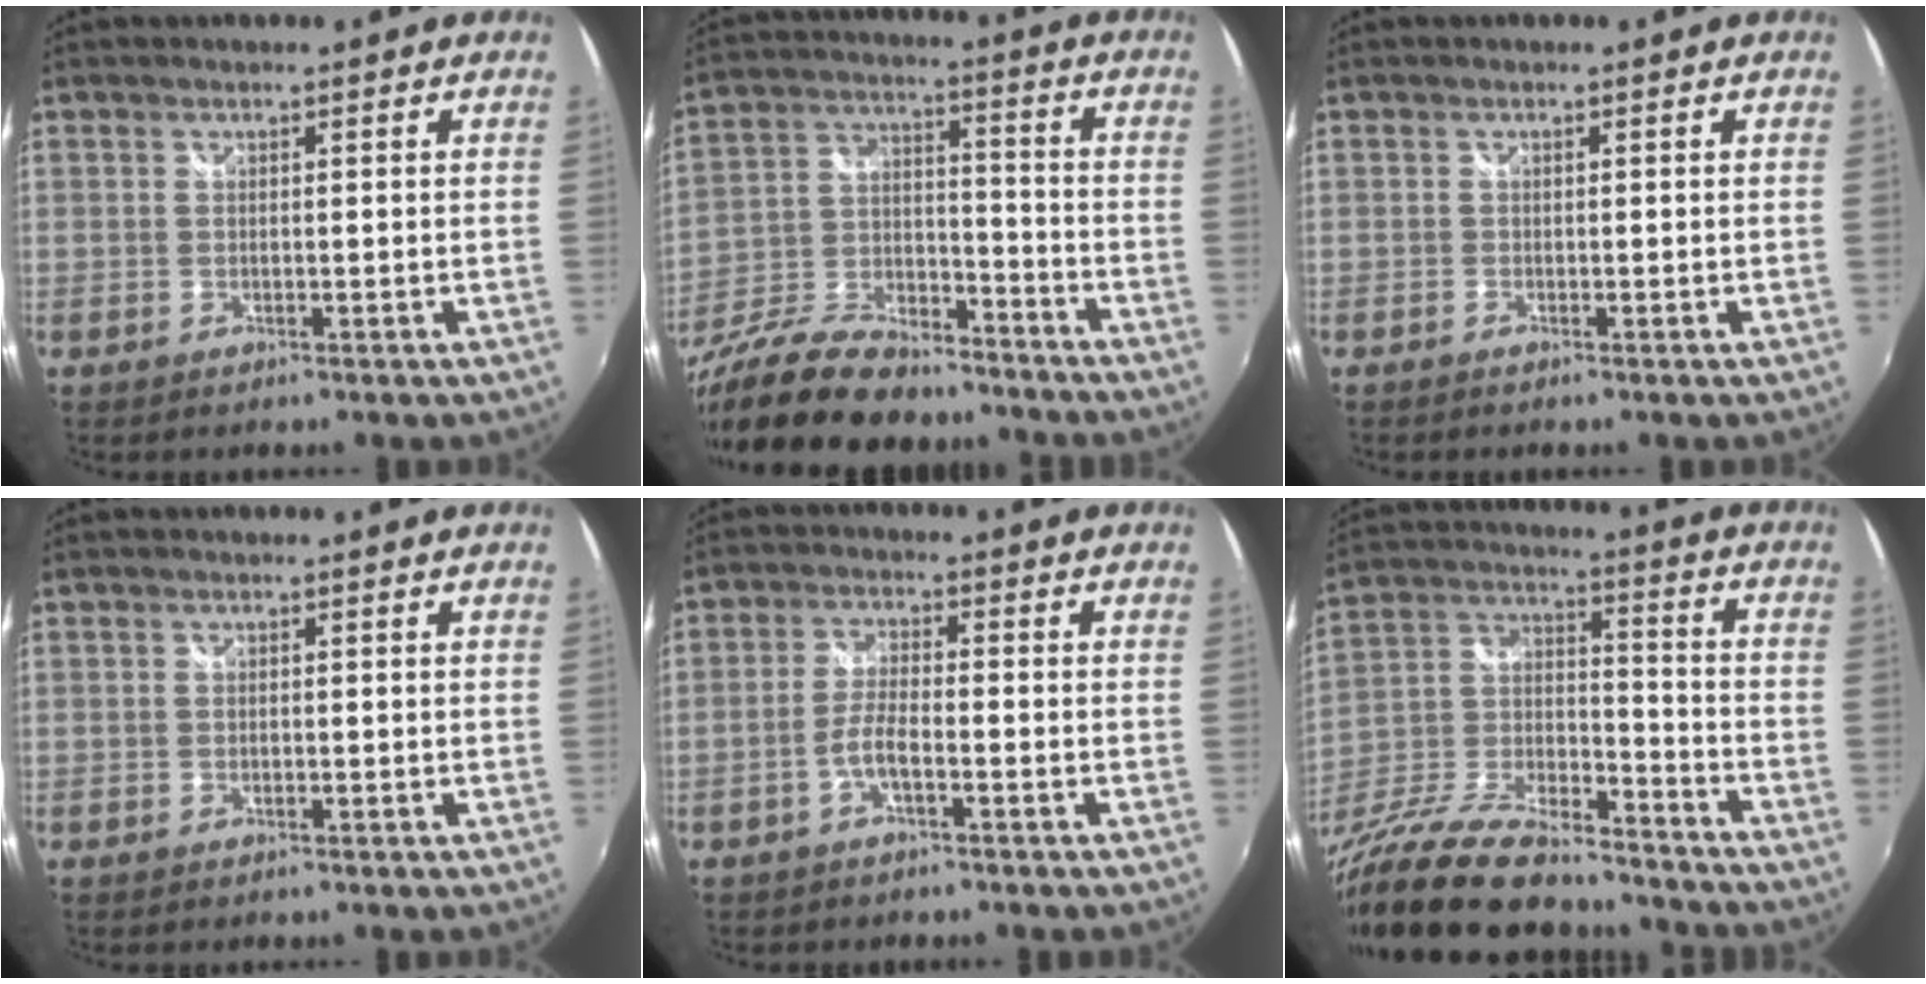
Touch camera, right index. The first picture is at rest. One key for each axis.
{"total": 23.0, "fx": -17.3, "fy": 9.3, "fz": 11.9, "tx": -0.259, "ty": -0.008, "tz": -0.292}
{"total": 0.6, "fx": -0.5, "fy": 0.2, "fz": 0.1, "tx": -0.004, "ty": -0.003, "tz": -0.013}
{"total": 0.6, "fx": -0.3, "fy": 0.4, "fz": 0.3, "tx": -0.005, "ty": -0.001, "tz": -0.005}
{"total": 4.1, "fx": -2.1, "fy": 1.0, "fz": 3.4, "tx": -0.076, "ty": 0.004, "tz": -0.041}
{"total": 22.7, "fx": -16.3, "fy": 9.0, "fz": 13.1, "tx": -0.268, "ty": -0.006, "tz": -0.270}